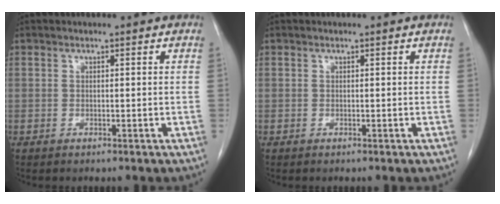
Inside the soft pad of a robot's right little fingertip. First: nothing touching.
{"total": 0.0}